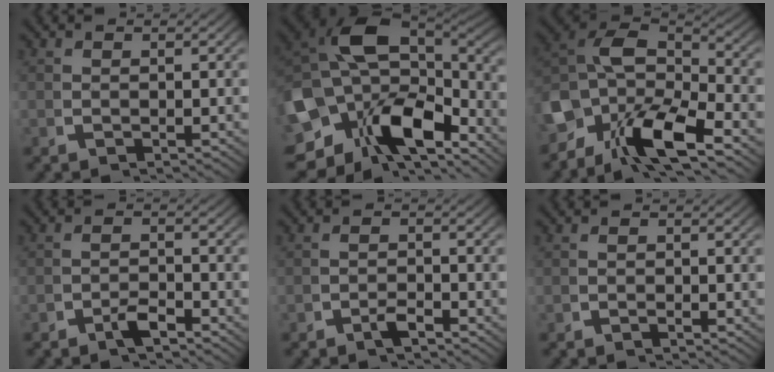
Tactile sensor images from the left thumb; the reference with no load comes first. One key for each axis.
{"total": 19.3, "fx": -0.5, "fy": 14.0, "fz": 13.2, "tx": -0.307, "ty": -0.065, "tz": 0.016}
{"total": 13.6, "fx": -0.9, "fy": 9.9, "fz": 9.3, "tx": -0.231, "ty": -0.060, "tz": -0.003}
{"total": 1.9, "fx": -1.4, "fy": 0.8, "fz": 0.9, "tx": -0.015, "ty": -0.001, "tz": -0.030}
{"total": 1.5, "fx": -1.2, "fy": 0.6, "fz": 0.7, "tx": -0.011, "ty": 0.000, "tz": -0.027}
{"total": 0.7, "fx": -0.6, "fy": 0.4, "fz": 0.2, "tx": -0.001, "ty": 0.005, "tz": -0.016}